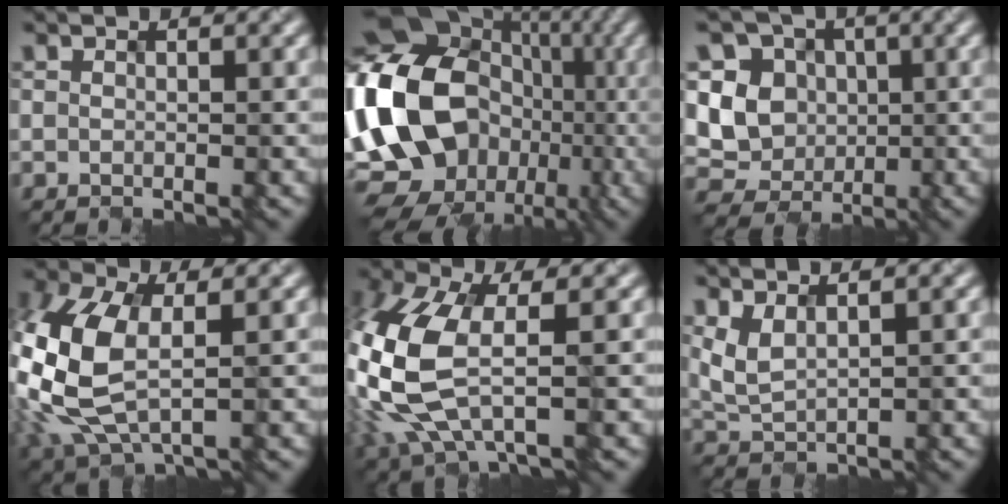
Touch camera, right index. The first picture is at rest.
{"total": 19.6, "force": [-2.9, 14.5, 12.9], "torque": [-0.241, 0.025, -0.055]}
{"total": 8.7, "force": [1.0, 7.7, 4.0], "torque": [-0.079, 0.025, -0.008]}
{"total": 9.8, "force": [-0.1, 5.8, 7.9], "torque": [-0.212, 0.000, -0.004]}
{"total": 11.1, "force": [-0.6, 5.7, 9.5], "torque": [-0.267, -0.017, -0.014]}
{"total": 2.2, "force": [1.1, 0.8, 1.7], "torque": [-0.048, -0.002, 0.028]}